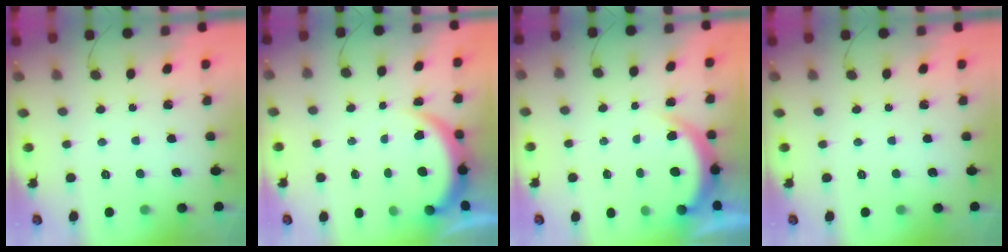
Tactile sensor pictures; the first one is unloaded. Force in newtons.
{"total": 3.9, "press": 3.9, "slide": 0.1}
{"total": 4.8, "press": 4.6, "slide": 1.2}
{"total": 0.0}